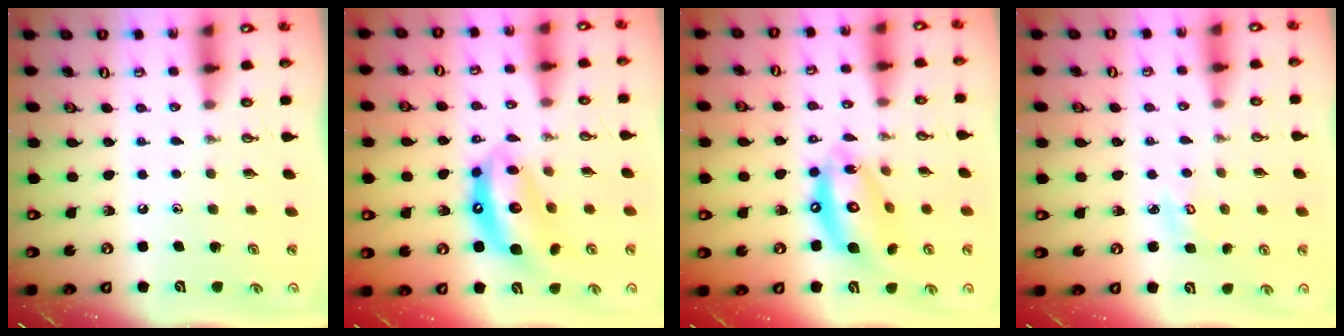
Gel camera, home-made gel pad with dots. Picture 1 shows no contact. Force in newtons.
{"total": 12.3, "press": 12.2, "slide": 1.2}
{"total": 13.6, "press": 13.6, "slide": 0.7}
{"total": 3.1, "press": 3.0, "slide": 0.3}